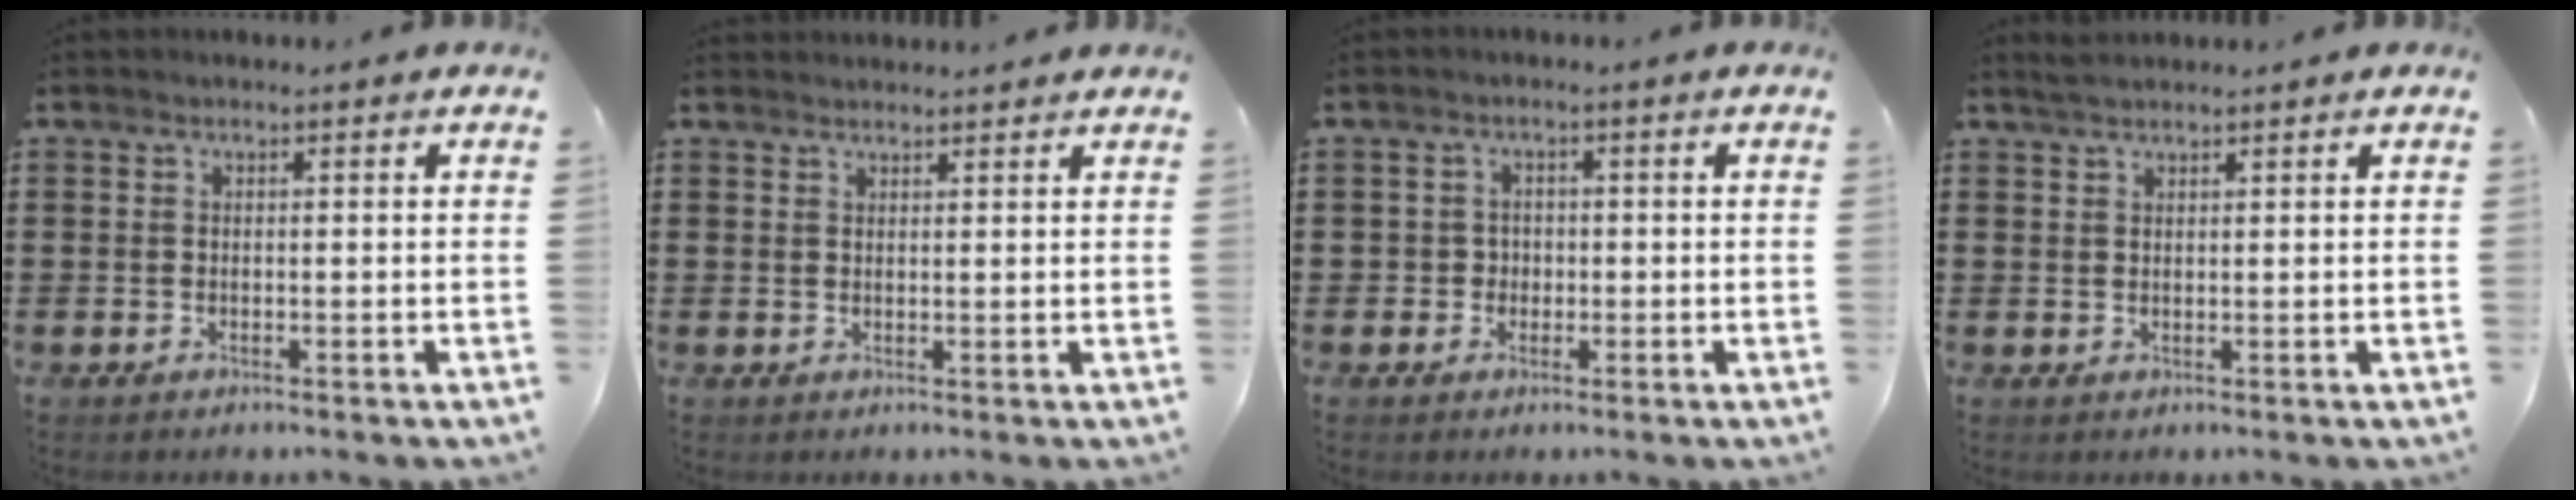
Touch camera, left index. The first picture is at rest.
{"total": 1.6, "force": [1.6, 0.1, 0.0], "torque": [-0.004, 0.001, 0.031]}
{"total": 1.9, "force": [-0.4, 1.8, 0.2], "torque": [-0.012, 0.005, -0.011]}
{"total": 1.6, "force": [1.5, 0.2, 0.6], "torque": [-0.013, 0.001, 0.030]}